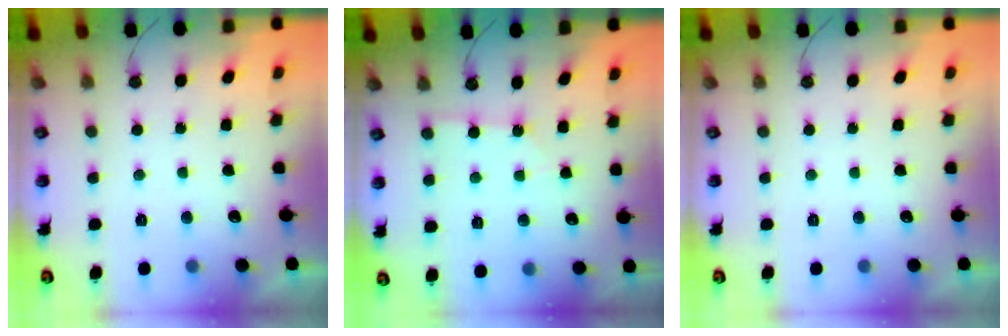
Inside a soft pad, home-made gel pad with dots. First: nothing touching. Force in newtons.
{"total": 1.0, "press": 1.0, "slide": 0.2}
{"total": 0.0}